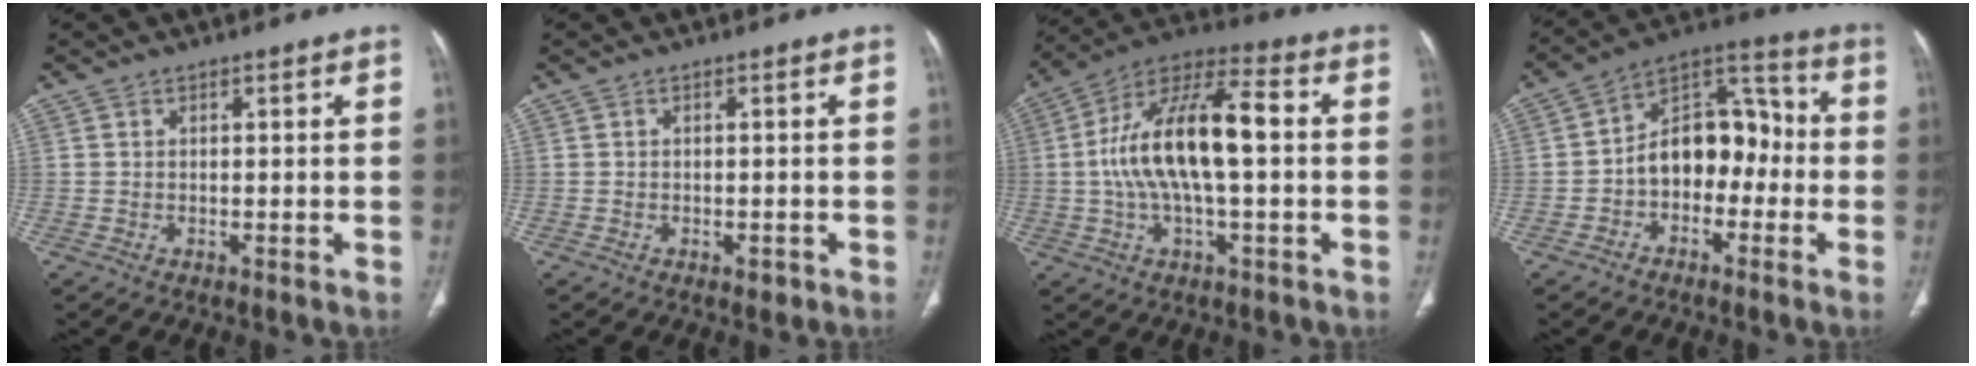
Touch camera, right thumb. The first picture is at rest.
{"total": 2.6, "force": [-1.0, 1.6, 1.8], "torque": [-0.012, 0.001, -0.006]}
{"total": 17.7, "force": [0.4, 6.9, 16.3], "torque": [-0.310, 0.039, 0.000]}
{"total": 13.1, "force": [-2.3, 8.9, 9.4], "torque": [-0.108, 0.053, -0.052]}